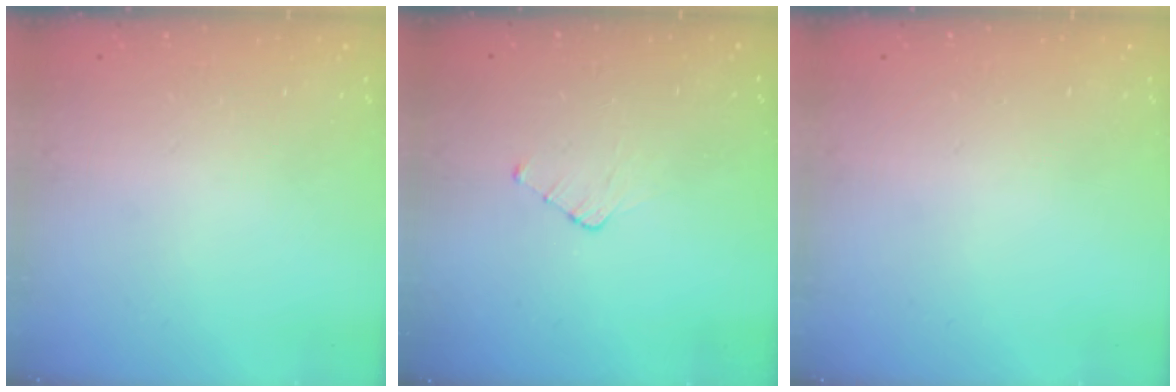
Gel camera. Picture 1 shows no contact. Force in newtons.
{"total": 2.5, "press": 2.5, "slide": 0.3}
{"total": 0.0}